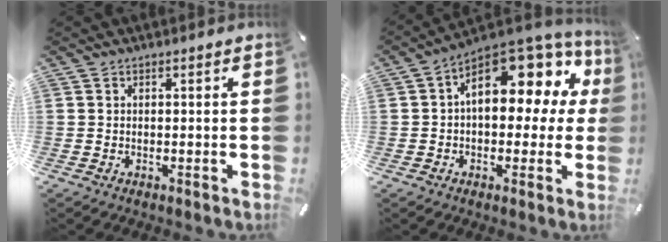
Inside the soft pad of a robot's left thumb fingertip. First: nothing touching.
{"total": 14.6, "force": [5.5, 8.3, 10.6], "torque": [-0.138, -0.043, 0.095]}